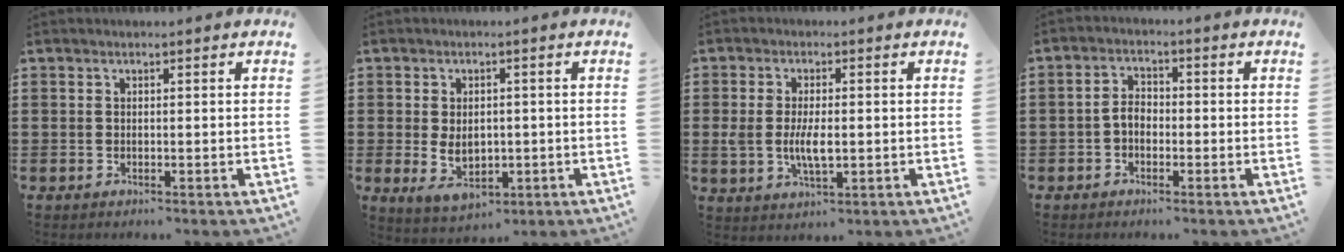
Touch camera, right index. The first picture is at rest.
{"total": 4.7, "force": [-0.5, 3.3, 3.3], "torque": [-0.058, -0.001, -0.016]}
{"total": 5.1, "force": [-0.5, 2.3, 4.6], "torque": [-0.096, -0.002, -0.011]}
{"total": 3.0, "force": [-1.0, 1.9, 2.1], "torque": [-0.048, 0.004, -0.024]}